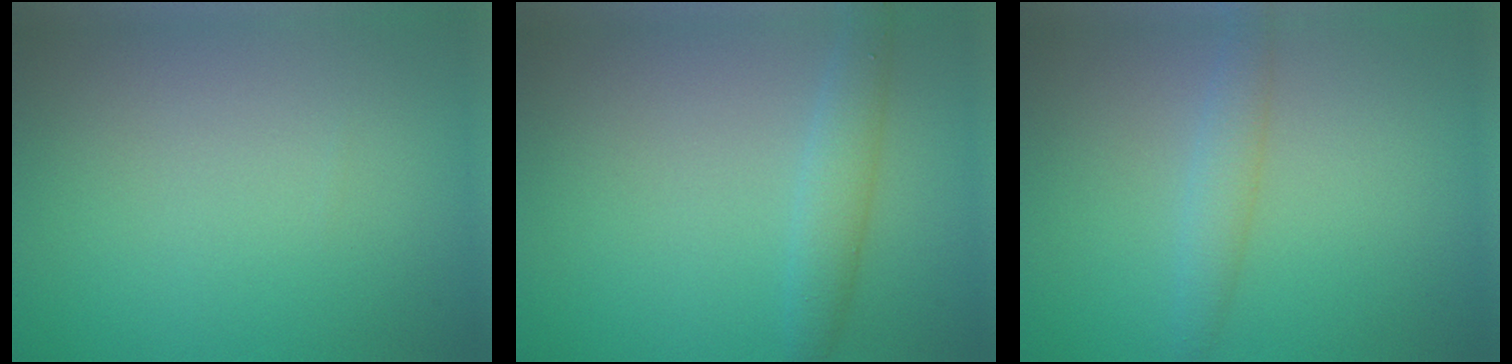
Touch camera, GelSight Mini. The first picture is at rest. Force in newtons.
{"total": 2.4, "press": 2.4, "slide": 0.1}
{"total": 2.0, "press": 2.0, "slide": 0.0}